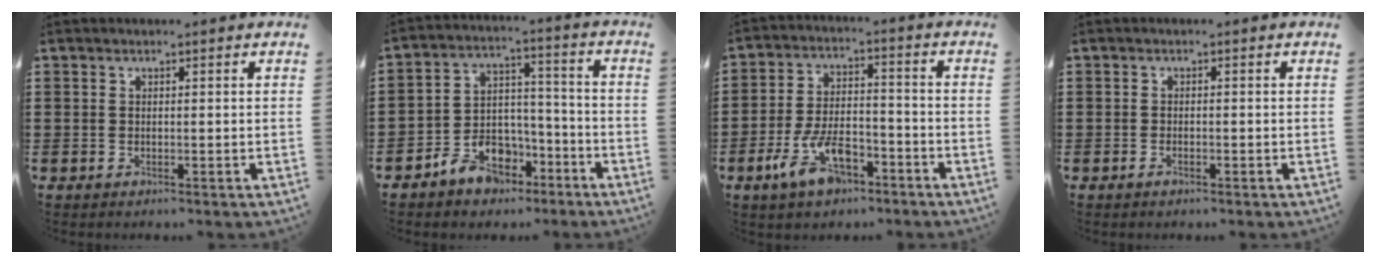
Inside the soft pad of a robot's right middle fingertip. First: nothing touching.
{"total": 8.0, "force": [-6.2, 4.7, 2.0], "torque": [-0.035, 0.040, -0.116]}
{"total": 9.4, "force": [-5.3, 4.1, 6.5], "torque": [-0.143, 0.006, -0.099]}
{"total": 0.9, "force": [-0.6, 0.3, 0.5], "torque": [-0.012, -0.003, -0.011]}